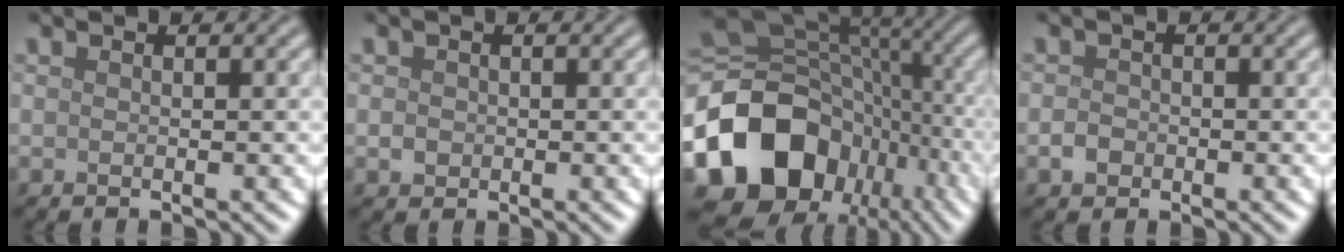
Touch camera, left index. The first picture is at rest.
{"total": 0.9, "force": [-0.1, 0.9, 0.3], "torque": [-0.001, -0.003, -0.004]}
{"total": 15.9, "force": [-6.1, 12.4, 8.0], "torque": [-0.161, -0.005, -0.115]}
{"total": 1.3, "force": [-0.6, 1.0, 0.5], "torque": [-0.007, 0.000, -0.013]}